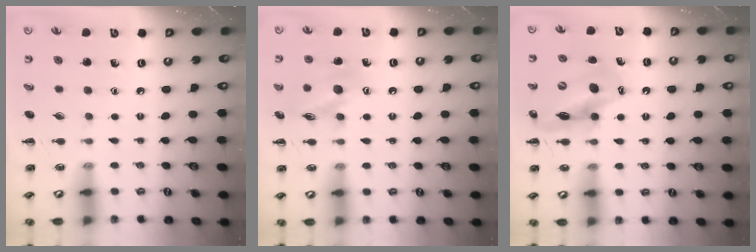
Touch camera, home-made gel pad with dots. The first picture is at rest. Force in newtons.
{"total": 12.4, "press": 12.4, "slide": 1.1}
{"total": 12.1, "press": 11.5, "slide": 3.5}